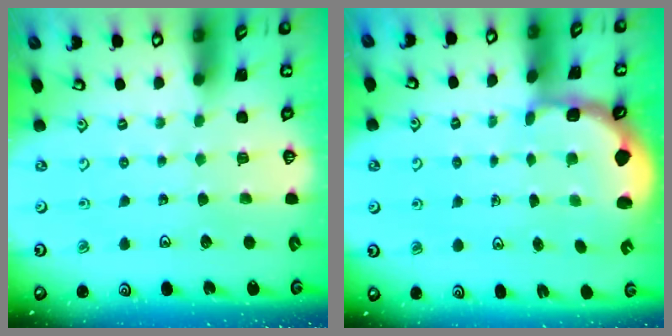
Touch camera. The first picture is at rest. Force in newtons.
{"total": 2.2, "press": 1.9, "slide": 1.1}